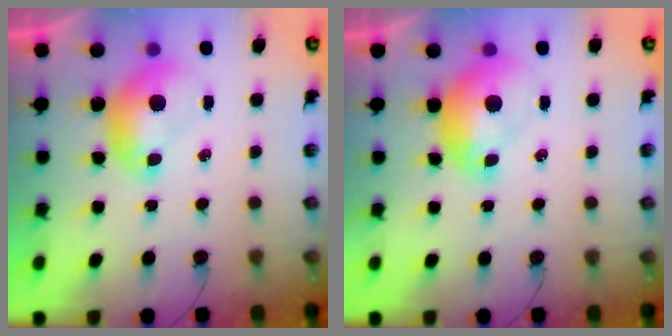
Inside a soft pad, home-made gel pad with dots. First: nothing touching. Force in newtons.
{"total": 1.6, "press": 1.5, "slide": 0.3}